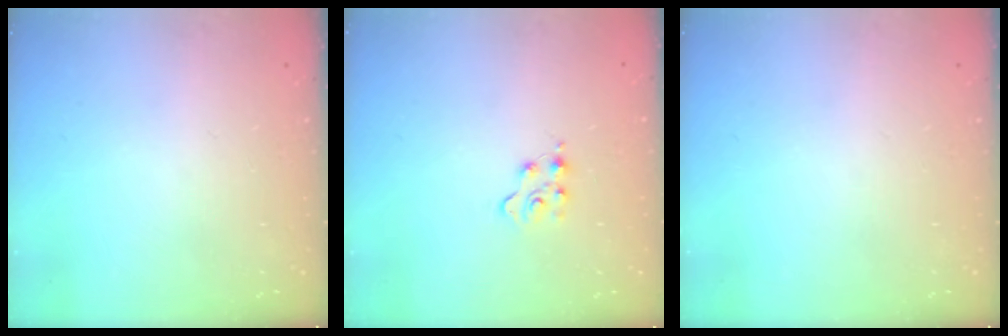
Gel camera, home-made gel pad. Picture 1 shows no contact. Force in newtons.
{"total": 3.4, "press": 3.3, "slide": 0.4}
{"total": 0.0}